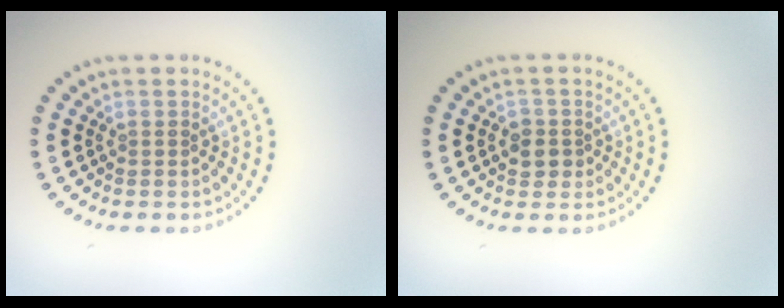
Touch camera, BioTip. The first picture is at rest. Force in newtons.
{"total": 1.8, "press": 1.7, "slide": 0.5}